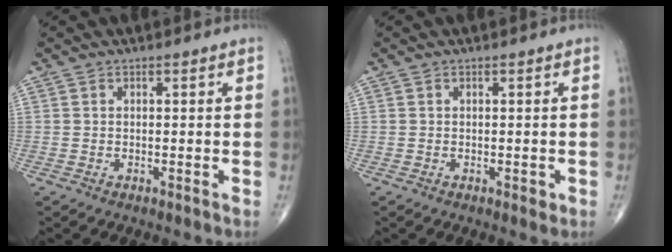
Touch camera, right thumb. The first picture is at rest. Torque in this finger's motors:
{"motor_torque": [0.32, 0.41, -0.10, -0.04, 0.05]}